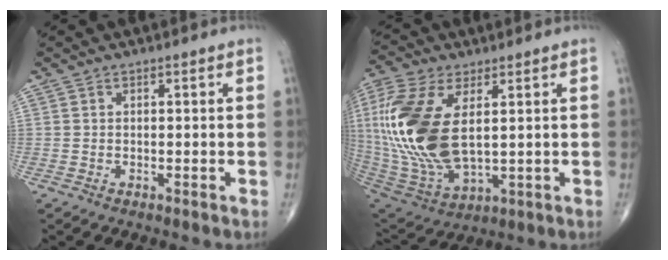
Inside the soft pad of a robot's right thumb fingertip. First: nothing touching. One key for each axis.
{"total": 22.3, "fx": 3.4, "fy": 11.2, "fz": 19.0, "tx": -0.431, "ty": -0.023, "tz": 0.071}